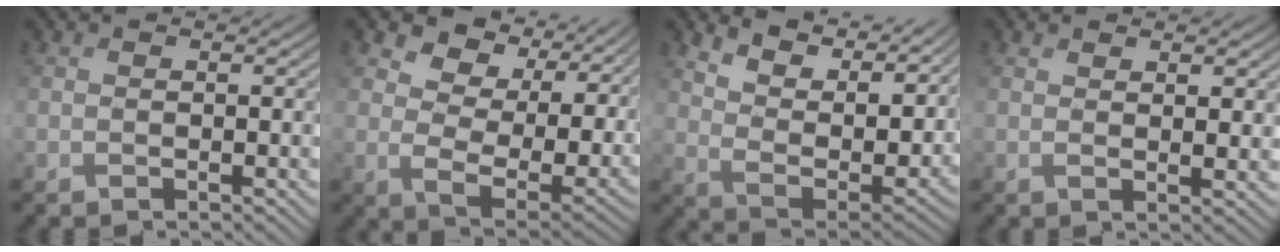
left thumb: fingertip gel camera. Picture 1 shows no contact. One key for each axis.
{"total": 11.8, "fx": 5.9, "fy": 6.9, "fz": 7.6, "tx": -0.148, "ty": -0.005, "tz": 0.098}
{"total": 12.5, "fx": 8.7, "fy": 5.0, "fz": 7.4, "tx": -0.169, "ty": 0.000, "tz": 0.125}
{"total": 2.2, "fx": 1.2, "fy": 0.6, "fz": 1.7, "tx": -0.027, "ty": -0.003, "tz": 0.025}